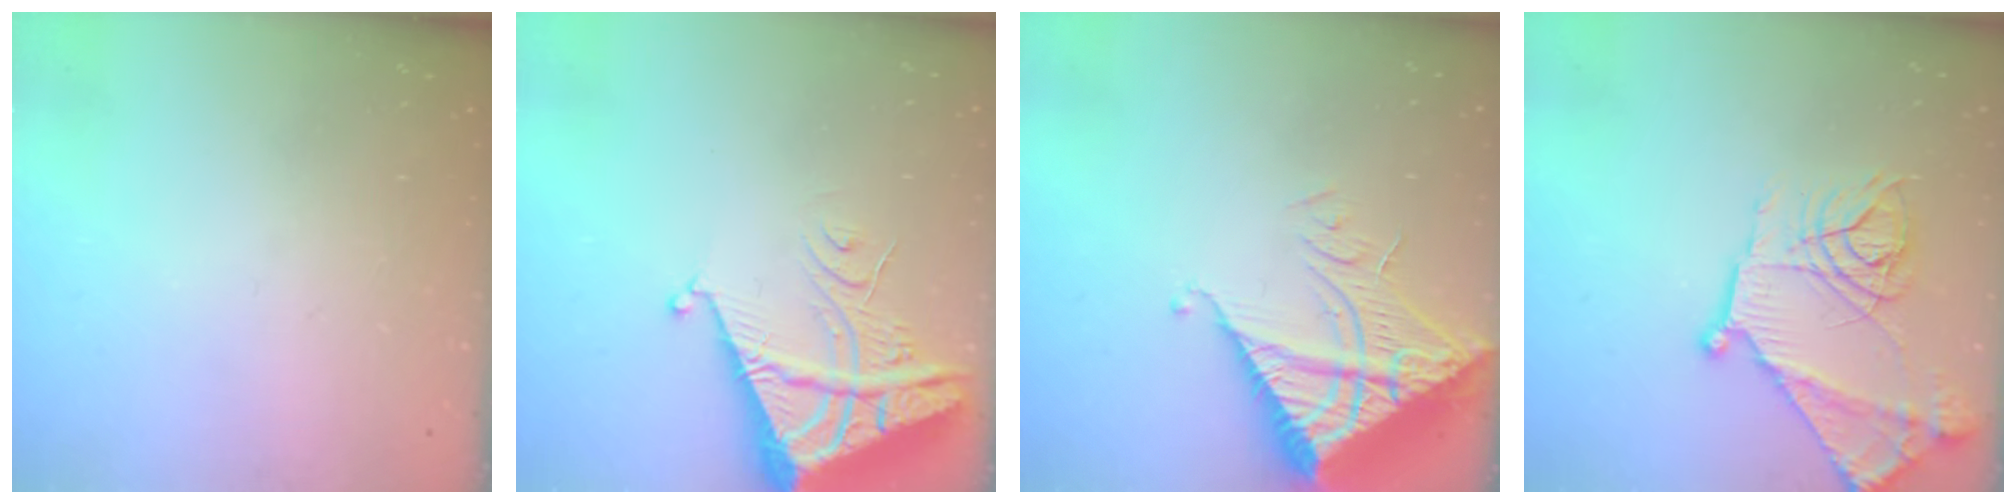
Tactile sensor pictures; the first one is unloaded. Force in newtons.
{"total": 7.0, "press": 6.9, "slide": 0.7}
{"total": 11.5, "press": 11.5, "slide": 1.2}
{"total": 16.5, "press": 16.5, "slide": 1.3}